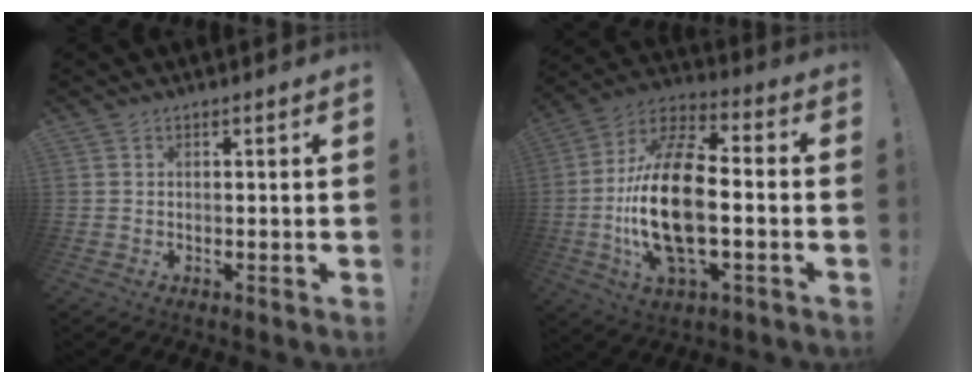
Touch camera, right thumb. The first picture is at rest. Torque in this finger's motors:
{"motor_torque": [2.54, 2.47, 0.39, 0.02, 0.39]}